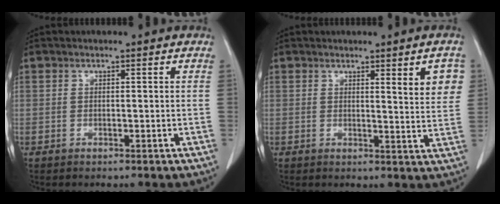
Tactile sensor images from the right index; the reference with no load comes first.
{"total": 5.5, "force": [2.3, 0.8, 4.9], "torque": [-0.055, -0.011, 0.026]}